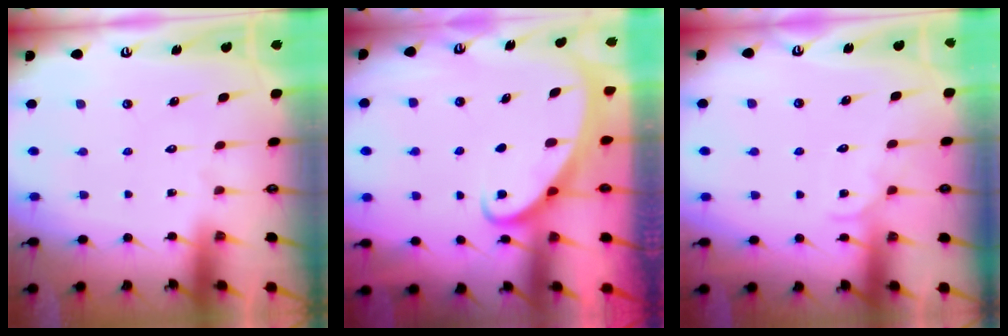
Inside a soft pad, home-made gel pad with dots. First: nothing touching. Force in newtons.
{"total": 2.2, "press": 2.2, "slide": 0.4}
{"total": 5.2, "press": 5.2, "slide": 0.5}